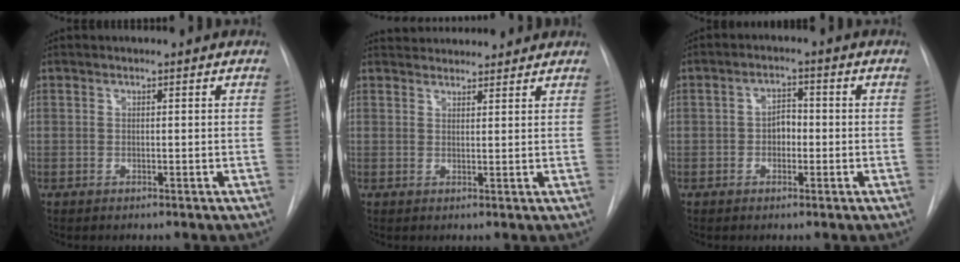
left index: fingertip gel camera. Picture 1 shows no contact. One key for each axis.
{"total": 7.5, "fx": 7.2, "fy": 1.7, "fz": 1.3, "tx": -0.014, "ty": 0.031, "tz": 0.094}
{"total": 3.0, "fx": -0.5, "fy": 2.0, "fz": 2.2, "tx": -0.034, "ty": 0.012, "tz": -0.010}